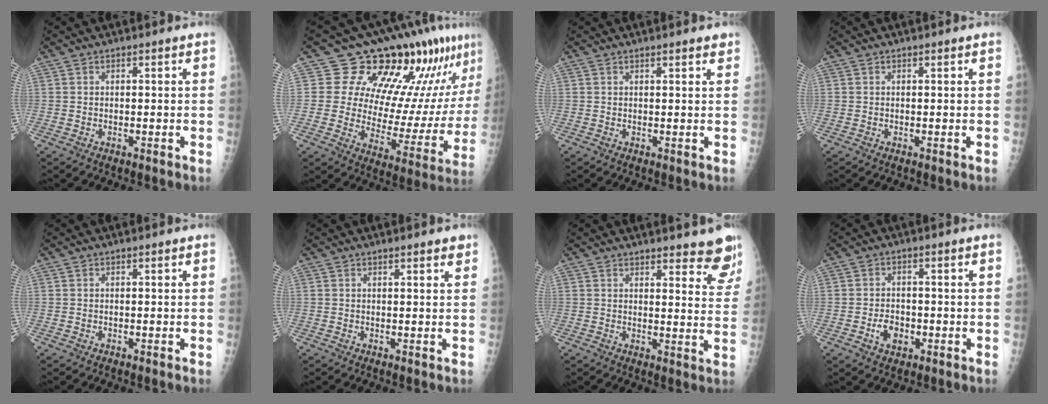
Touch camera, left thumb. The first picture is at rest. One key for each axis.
{"total": 20.8, "fx": 14.8, "fy": 9.4, "fz": 11.3, "tx": -0.094, "ty": -0.075, "tz": 0.198}
{"total": 1.9, "fx": 1.5, "fy": 0.4, "fz": 1.0, "tx": -0.008, "ty": -0.003, "tz": 0.018}
{"total": 0.0}
{"total": 0.0}
{"total": 2.1, "fx": 1.7, "fy": 0.5, "fz": 1.2, "tx": -0.009, "ty": -0.003, "tz": 0.019}
{"total": 10.4, "fx": 9.5, "fy": 2.2, "fz": 3.6, "tx": -0.005, "ty": -0.061, "tz": 0.091}
{"total": 4.4, "fx": -1.4, "fy": 3.2, "fz": 2.6, "tx": -0.031, "ty": 0.007, "tz": -0.023}